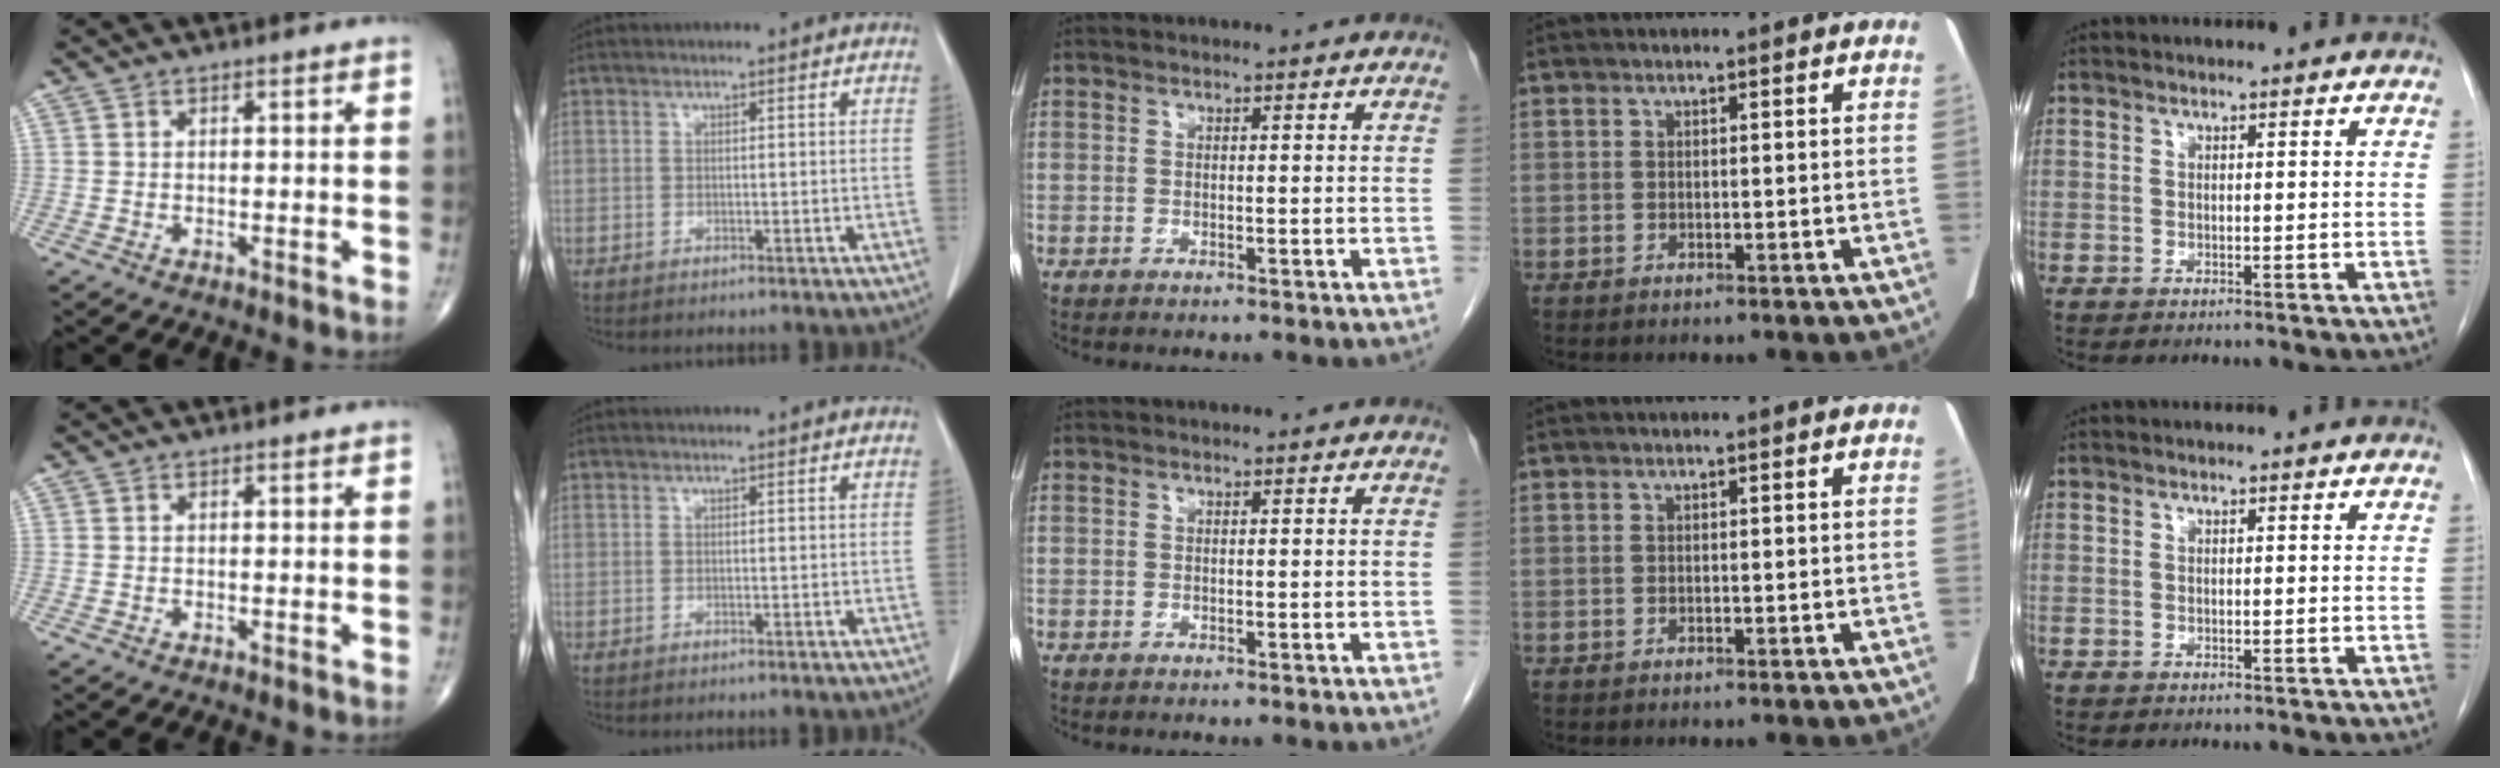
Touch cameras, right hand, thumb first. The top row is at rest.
{}